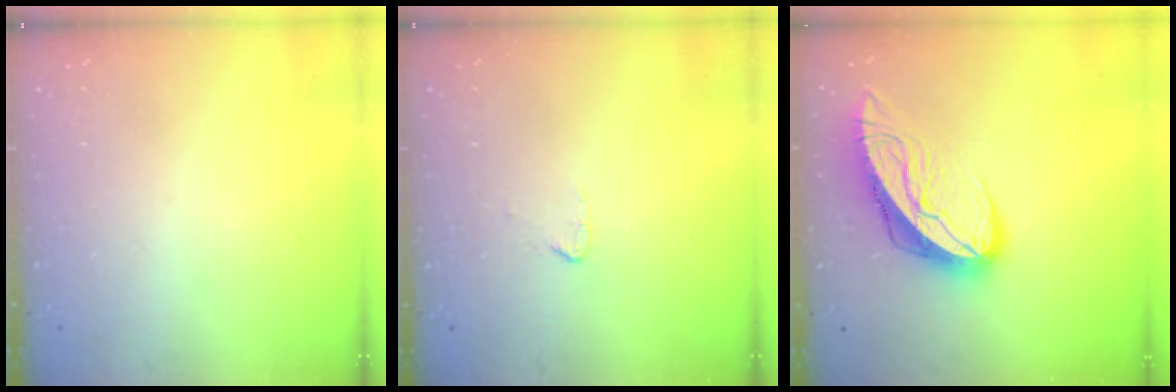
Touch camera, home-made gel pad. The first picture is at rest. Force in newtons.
{"total": 2.7, "press": 2.7, "slide": 0.2}
{"total": 11.1, "press": 11.0, "slide": 1.3}